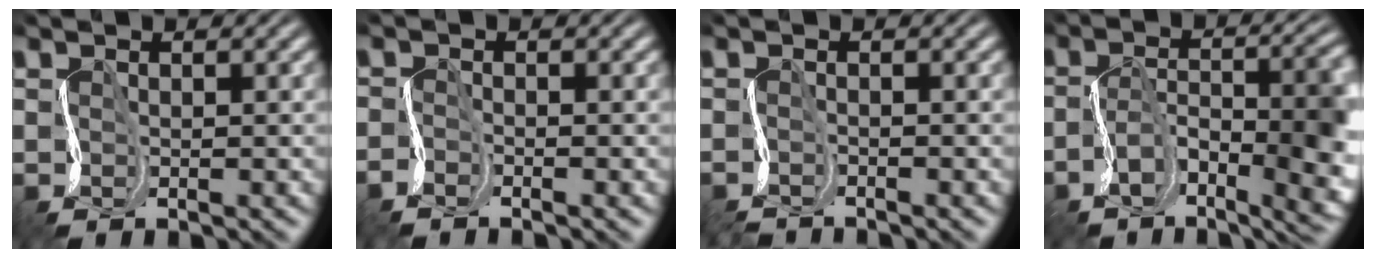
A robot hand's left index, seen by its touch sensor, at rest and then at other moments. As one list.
[{"total": 1.2, "force": [-1.1, 0.1, 0.3], "torque": [-0.011, -0.003, -0.029]}, {"total": 1.3, "force": [-1.2, -0.4, -0.3], "torque": [0.001, -0.004, -0.028]}, {"total": 10.9, "force": [-3.8, 4.3, 9.3], "torque": [-0.144, -0.008, -0.054]}]